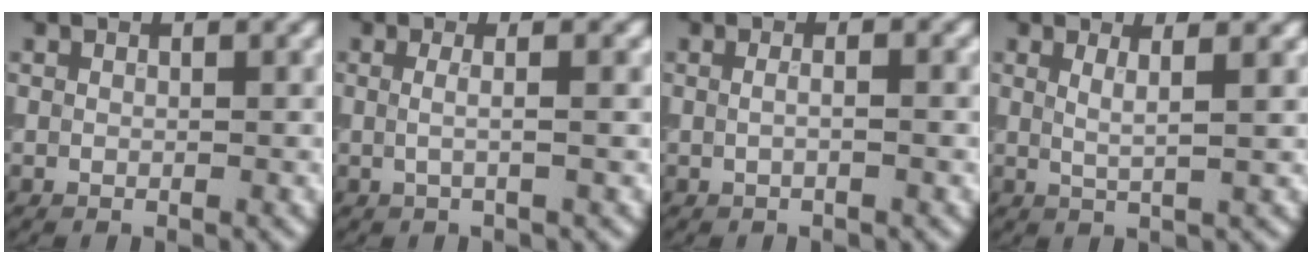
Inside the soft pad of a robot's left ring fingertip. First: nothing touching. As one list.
[{"total": 2.8, "force": [0.3, 1.1, 2.5], "torque": [-0.035, -0.002, -0.017]}, {"total": 2.4, "force": [0.6, 1.2, 2.0], "torque": [-0.008, 0.001, -0.016]}, {"total": 2.5, "force": [1.0, 0.6, 2.2], "torque": [-0.028, -0.001, 0.013]}]